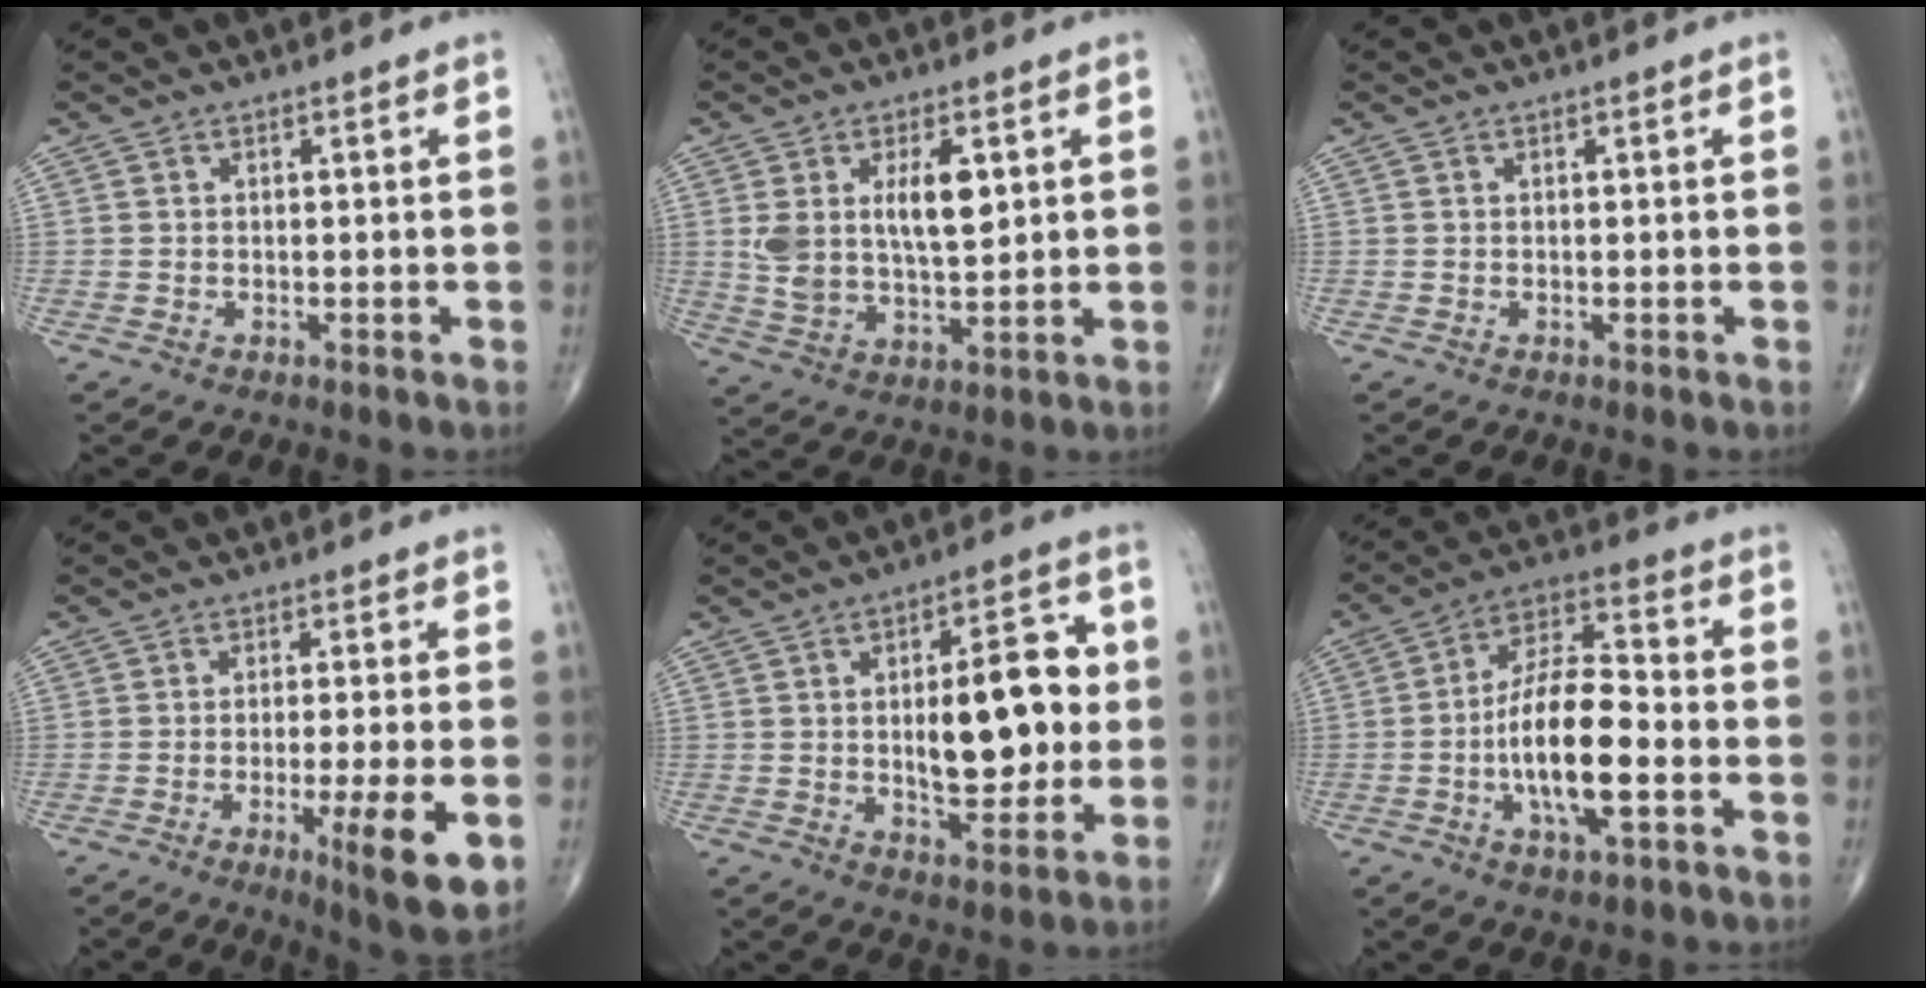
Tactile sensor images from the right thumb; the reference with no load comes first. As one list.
[{"total": 10.7, "force": [2.9, 5.0, 9.0], "torque": [-0.158, -0.016, 0.058]}, {"total": 0.0}, {"total": 10.2, "force": [-3.2, 1.2, 9.6], "torque": [-0.148, -0.015, -0.047]}, {"total": 16.0, "force": [0.9, 7.0, 14.4], "torque": [-0.176, 0.005, 0.016]}, {"total": 15.5, "force": [-3.6, 5.6, 14.0], "torque": [-0.250, 0.029, -0.069]}]